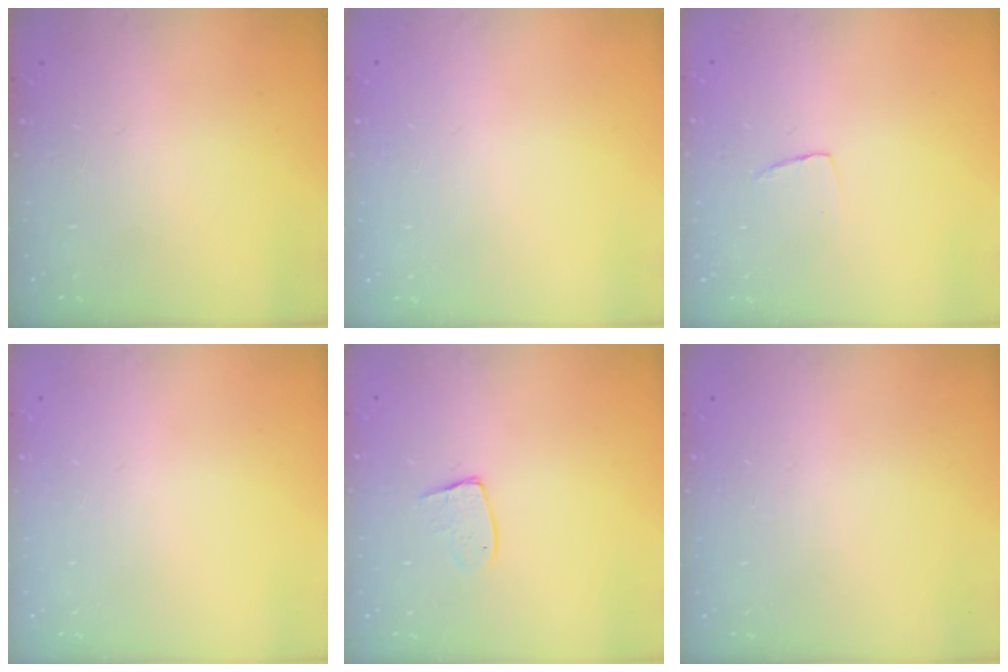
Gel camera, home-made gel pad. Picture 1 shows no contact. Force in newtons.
{"total": 0.0}
{"total": 3.3, "press": 3.3, "slide": 0.2}
{"total": 0.0}
{"total": 7.9, "press": 7.9, "slide": 0.4}
{"total": 0.0}